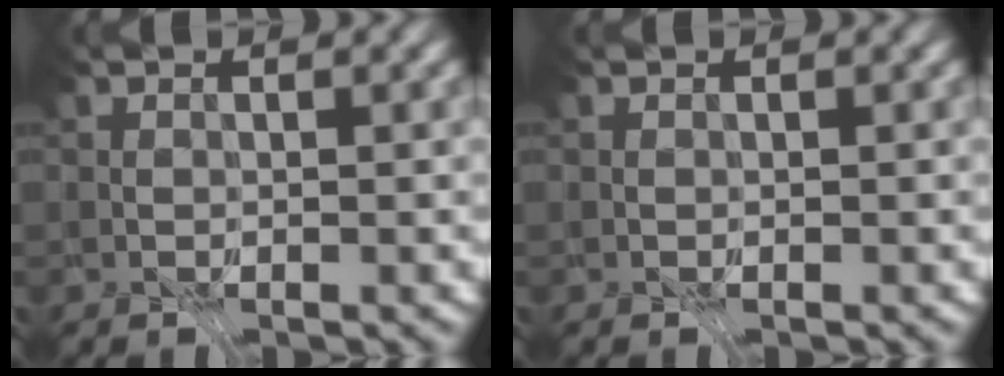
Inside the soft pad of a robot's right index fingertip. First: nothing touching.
{"total": 0.0}